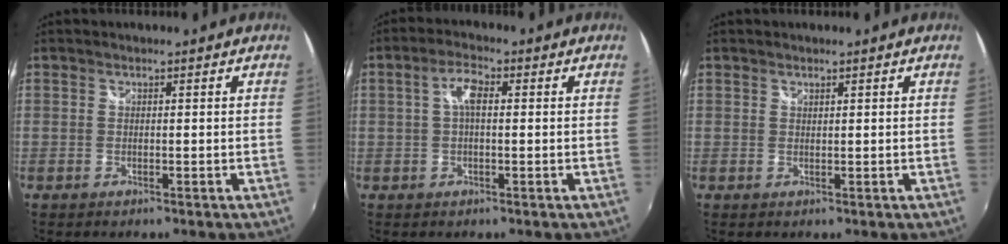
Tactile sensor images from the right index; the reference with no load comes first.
{"total": 4.0, "force": [0.6, 1.6, 3.6], "torque": [-0.071, 0.012, 0.010]}
{"total": 0.5, "force": [0.5, 0.1, 0.1], "torque": [-0.001, 0.001, 0.009]}